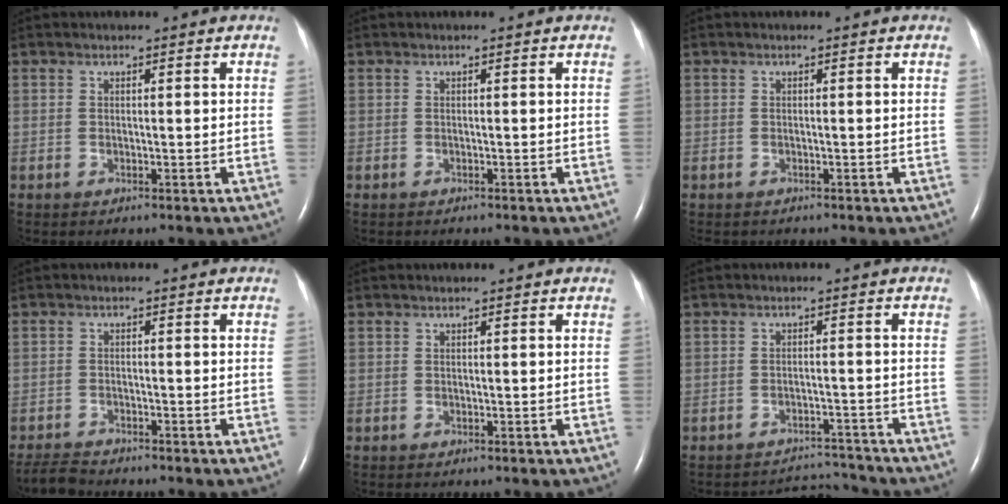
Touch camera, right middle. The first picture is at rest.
{"total": 1.2, "force": [-1.0, 0.2, 0.6], "torque": [-0.010, -0.001, -0.010]}
{"total": 1.5, "force": [-1.3, 0.6, 0.4], "torque": [-0.010, -0.002, -0.014]}
{"total": 3.3, "force": [-3.3, 0.4, 0.4], "torque": [-0.010, -0.015, -0.058]}
{"total": 0.0}
{"total": 4.6, "force": [-4.3, -0.1, -1.8], "torque": [0.025, 0.012, -0.059]}